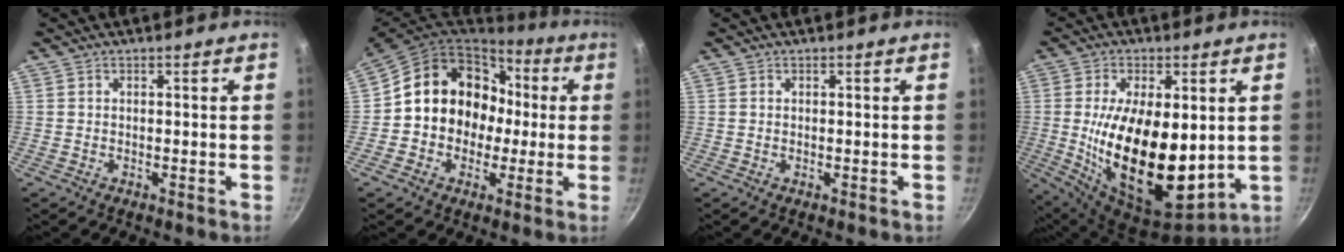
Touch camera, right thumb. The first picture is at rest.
{"total": 17.4, "force": [0.9, 14.7, 9.2], "torque": [-0.123, 0.051, 0.011]}
{"total": 0.0}
{"total": 21.4, "force": [0.8, 10.8, 18.5], "torque": [-0.319, -0.035, 0.027]}